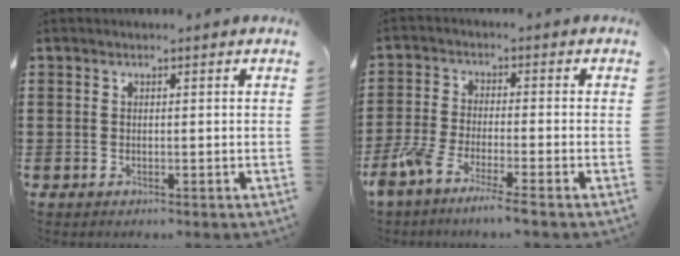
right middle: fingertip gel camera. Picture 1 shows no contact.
{"total": 5.2, "force": [-4.2, -0.1, 3.0], "torque": [-0.077, -0.019, -0.085]}